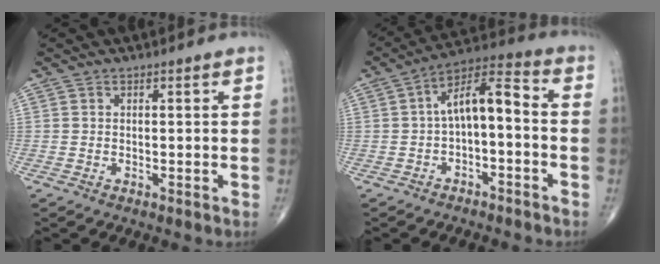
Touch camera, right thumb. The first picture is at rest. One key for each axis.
{"total": 9.3, "fx": -1.4, "fy": 4.1, "fz": 8.3, "tx": -0.132, "ty": 0.054, "tz": -0.030}